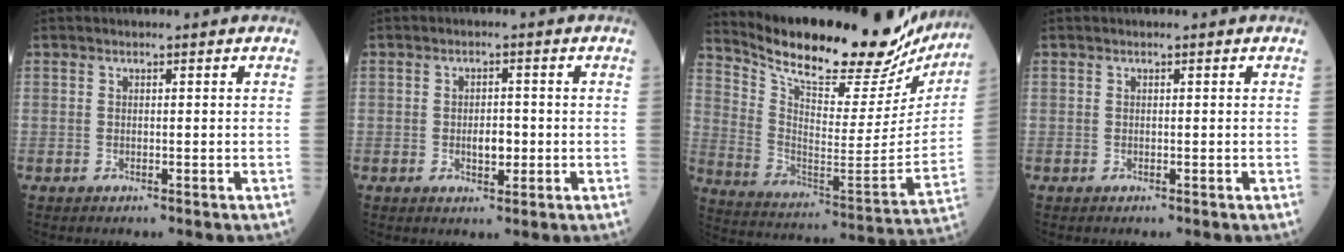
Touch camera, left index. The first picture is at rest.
{"total": 2.9, "force": [-0.7, 1.4, 2.4], "torque": [-0.038, -0.001, -0.011]}
{"total": 26.7, "force": [23.6, 6.5, 10.7], "torque": [-0.181, -0.057, 0.332]}
{"total": 0.0}